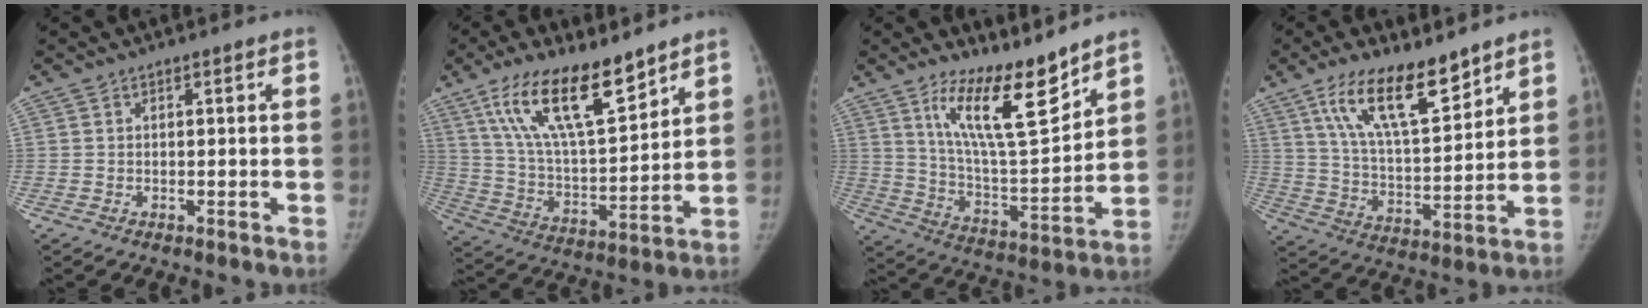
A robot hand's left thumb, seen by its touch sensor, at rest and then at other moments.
{"total": 17.9, "force": [11.6, 5.9, 12.3], "torque": [-0.194, -0.056, 0.225]}
{"total": 15.4, "force": [10.7, 3.7, 10.4], "torque": [-0.148, -0.086, 0.198]}
{"total": 15.5, "force": [10.2, 5.2, 10.4], "torque": [-0.157, -0.056, 0.193]}